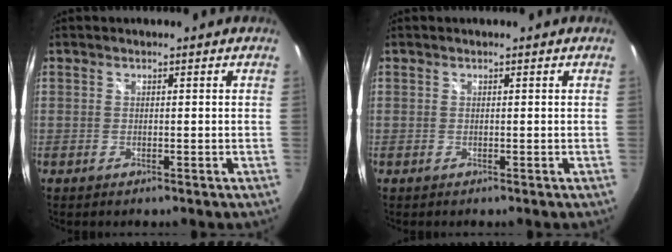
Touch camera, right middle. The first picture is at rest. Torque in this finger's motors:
{"motor_torque": [-0.12, 0.12, -0.01, 0.00]}